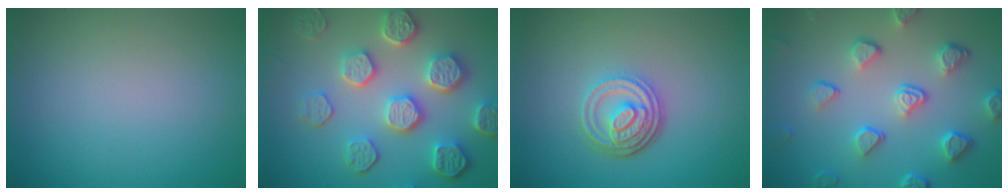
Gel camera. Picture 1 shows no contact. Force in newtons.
{"total": 7.2, "press": 5.7, "slide": 4.3}
{"total": 4.7, "press": 3.4, "slide": 3.2}
{"total": 5.4, "press": 4.2, "slide": 3.4}